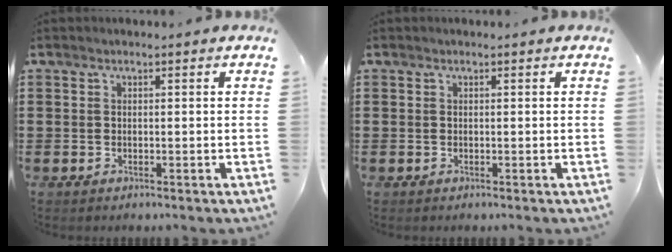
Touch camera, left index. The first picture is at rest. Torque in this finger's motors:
{"motor_torque": [0.10, 0.02, -0.05, -0.01]}